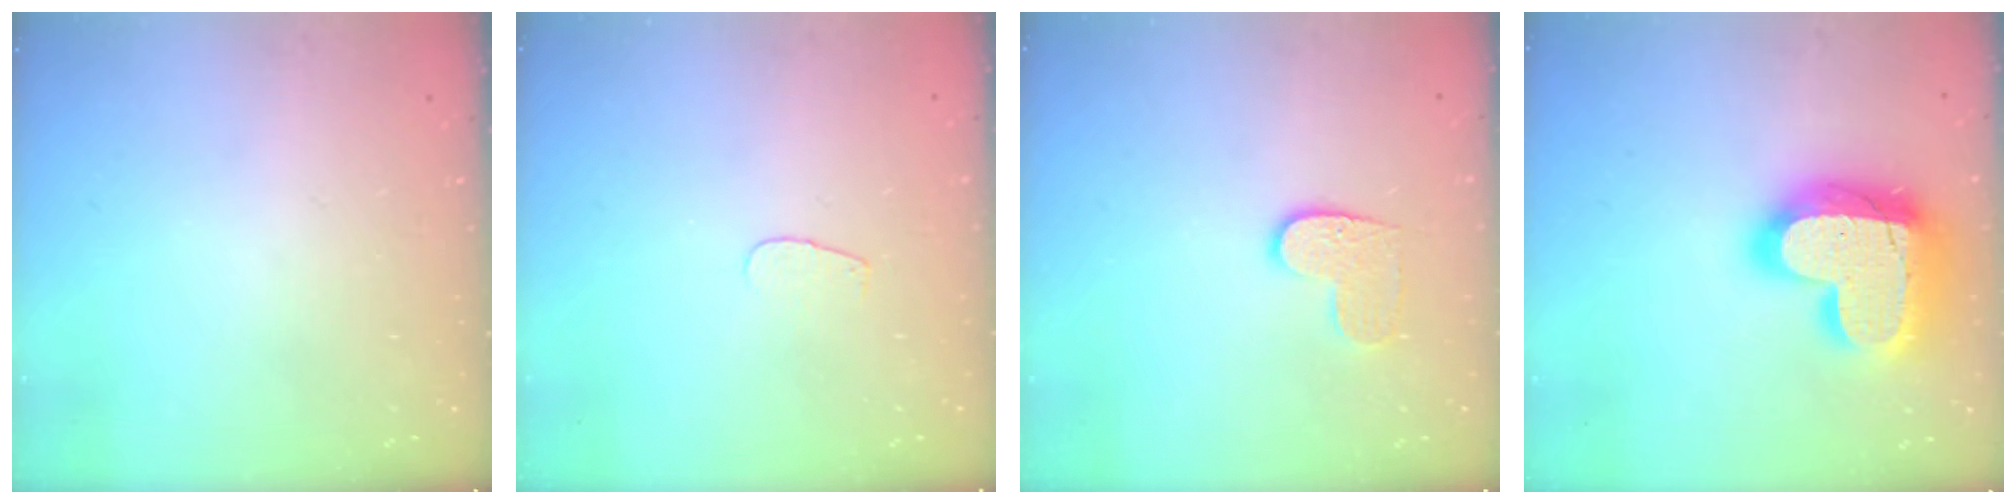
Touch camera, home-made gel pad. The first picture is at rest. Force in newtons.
{"total": 3.3, "press": 3.3, "slide": 0.3}
{"total": 6.4, "press": 6.4, "slide": 0.3}
{"total": 26.7, "press": 26.6, "slide": 1.8}